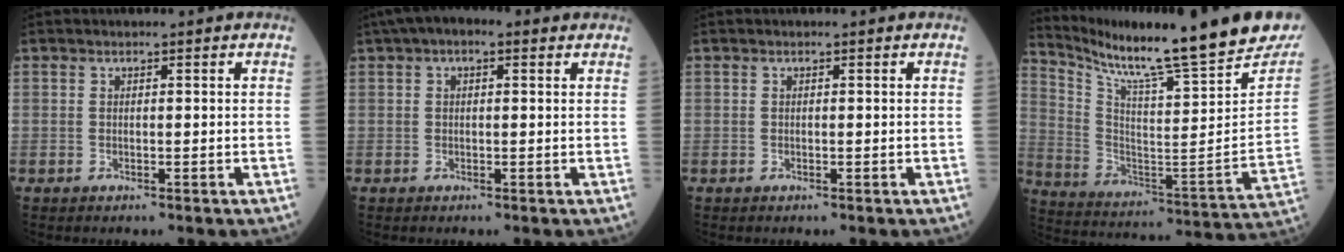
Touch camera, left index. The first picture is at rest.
{"total": 5.0, "force": [2.7, 2.1, 3.7], "torque": [-0.070, 0.033, 0.037]}
{"total": 0.0}
{"total": 27.7, "force": [24.0, 1.2, 13.7], "torque": [-0.239, -0.095, 0.341]}